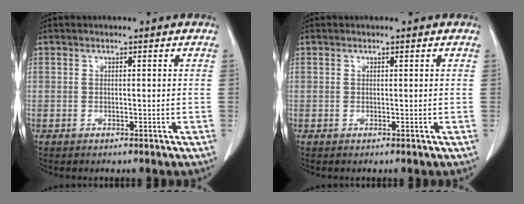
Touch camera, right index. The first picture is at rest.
{"total": 0.0}